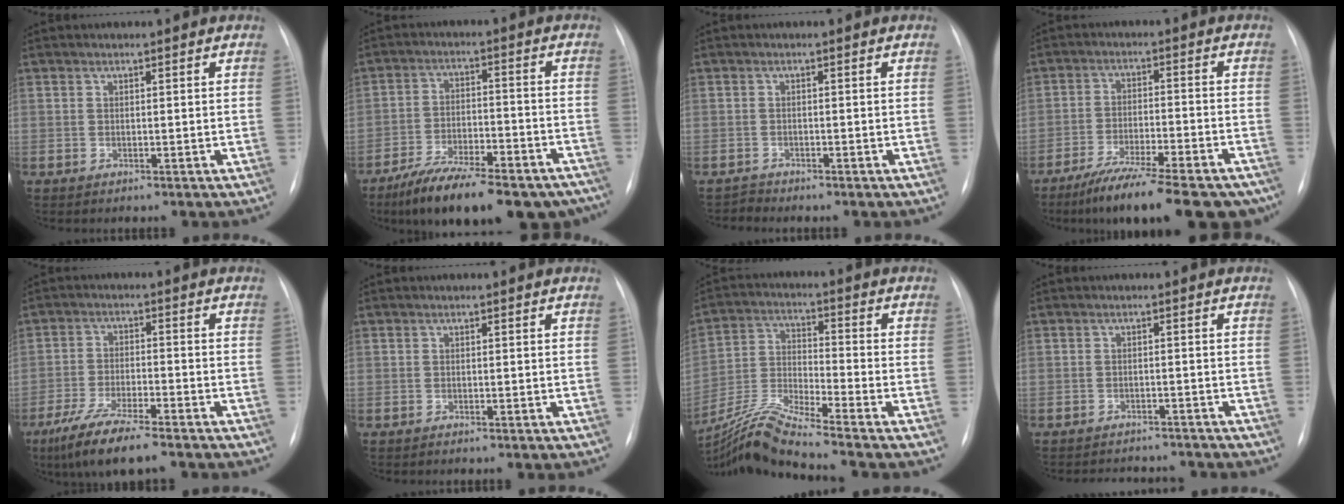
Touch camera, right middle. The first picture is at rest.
{"total": 21.2, "force": [-17.0, 6.2, 11.0], "torque": [-0.131, 0.010, -0.250]}
{"total": 1.1, "force": [-1.0, 0.0, -0.6], "torque": [0.014, -0.007, -0.018]}
{"total": 18.5, "force": [-14.8, 3.5, 10.6], "torque": [-0.119, -0.006, -0.220]}
{"total": 9.2, "force": [-6.8, 0.9, 6.1], "torque": [-0.122, -0.026, -0.123]}
{"total": 0.0}
{"total": 11.7, "force": [-10.6, -2.5, 4.3], "torque": [-0.096, -0.006, -0.202]}
{"total": 7.1, "force": [-6.8, 1.6, 1.1], "torque": [-0.013, 0.005, -0.081]}